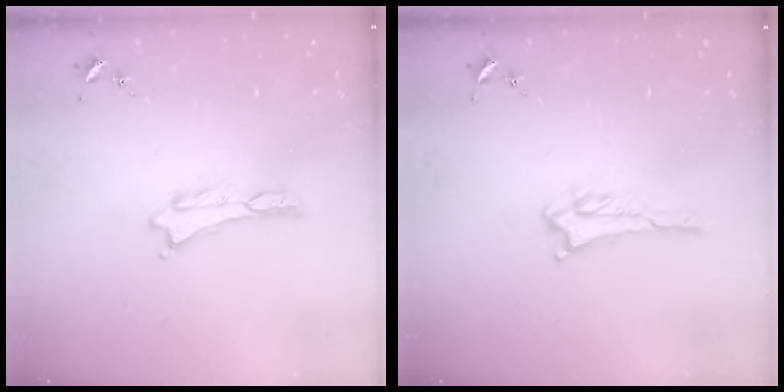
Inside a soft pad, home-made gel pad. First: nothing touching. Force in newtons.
{"total": 2.8, "press": 2.8, "slide": 0.3}